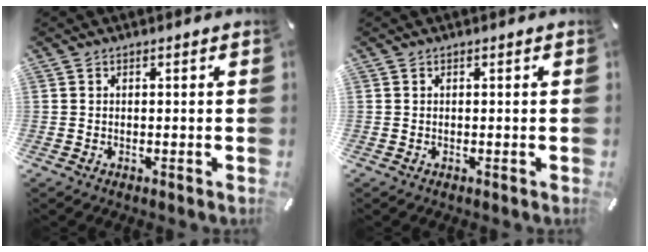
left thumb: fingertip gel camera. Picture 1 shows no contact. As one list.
[{"total": 0.0}]